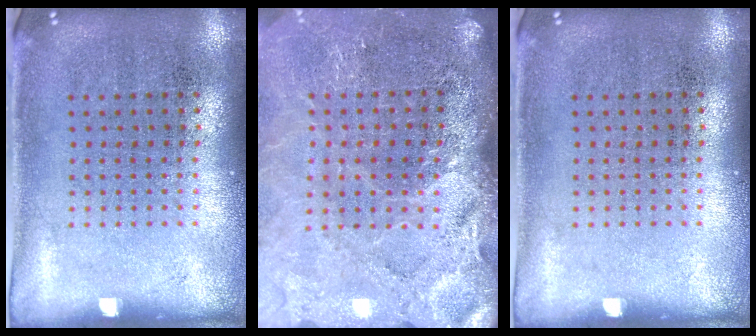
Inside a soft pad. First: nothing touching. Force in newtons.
{"total": 3.7, "press": 3.1, "slide": 2.0}
{"total": 0.0}